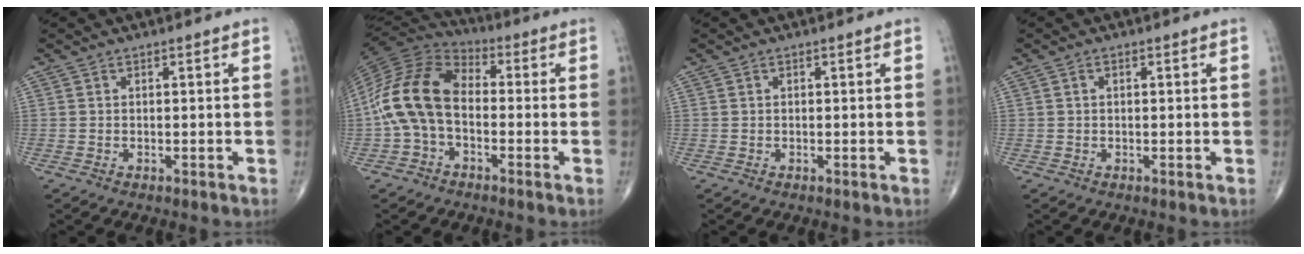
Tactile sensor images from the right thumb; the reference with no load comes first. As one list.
[{"total": 14.9, "force": [-1.7, 9.6, 11.2], "torque": [-0.219, 0.038, -0.043]}, {"total": 0.0}, {"total": 0.7, "force": [0.1, 0.4, 0.5], "torque": [-0.009, 0.001, 0.002]}]